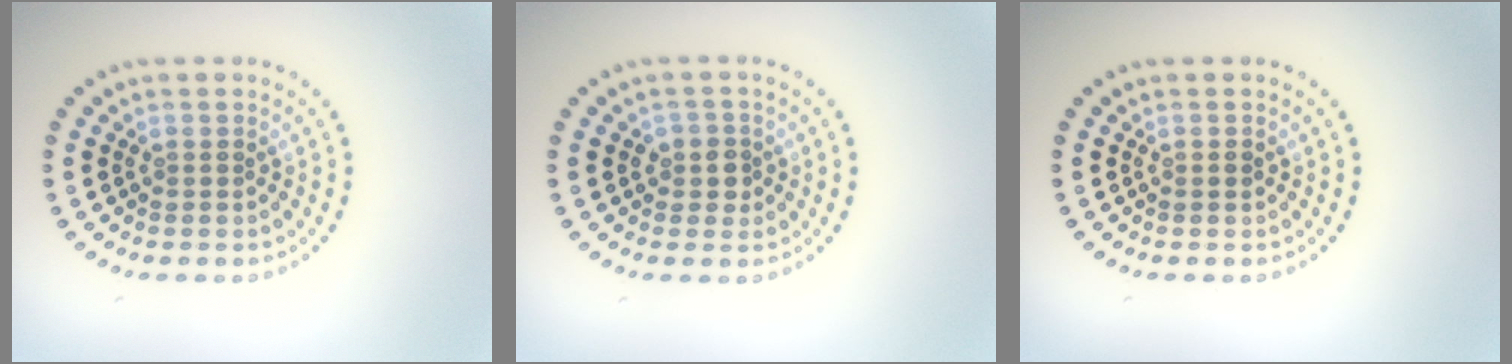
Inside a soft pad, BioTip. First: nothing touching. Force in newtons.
{"total": 1.8, "press": 1.6, "slide": 0.9}
{"total": 0.7, "press": 0.7, "slide": 0.2}